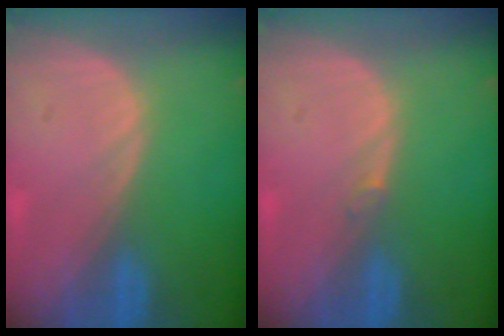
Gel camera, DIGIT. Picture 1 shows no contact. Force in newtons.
{"total": 0.6, "press": 0.5, "slide": 0.3}